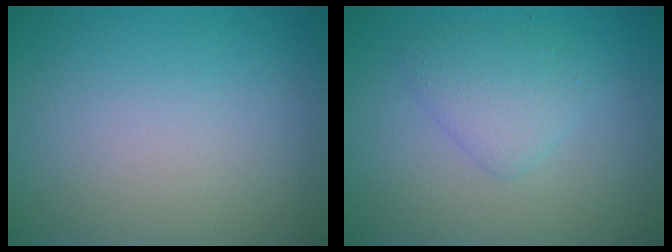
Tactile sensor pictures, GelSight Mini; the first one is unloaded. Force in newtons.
{"total": 2.6, "press": 2.6, "slide": 0.1}